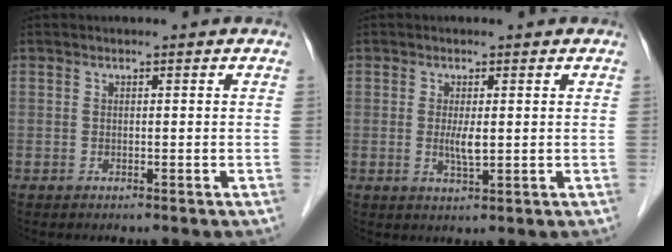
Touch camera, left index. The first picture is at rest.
{"total": 2.6, "force": [0.0, 0.4, 2.6], "torque": [-0.052, -0.009, 0.004]}